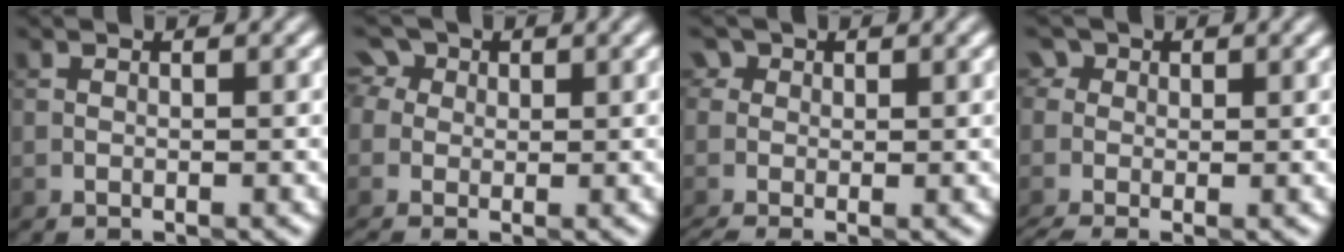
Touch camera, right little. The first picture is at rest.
{"total": 2.8, "force": [0.2, 2.5, 1.3], "torque": [-0.019, 0.020, -0.005]}
{"total": 2.4, "force": [-0.3, 2.0, 1.3], "torque": [-0.018, 0.014, -0.016]}
{"total": 2.8, "force": [-0.6, 2.2, 1.6], "torque": [-0.023, 0.013, -0.019]}